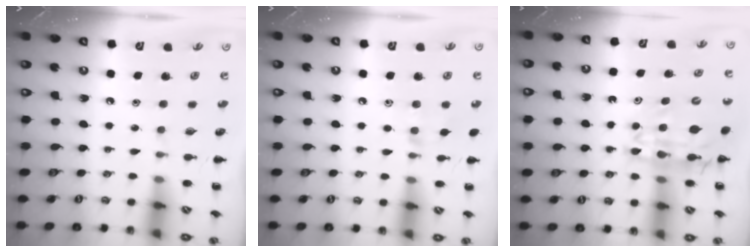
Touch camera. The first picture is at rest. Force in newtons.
{"total": 7.1, "press": 6.8, "slide": 2.1}
{"total": 15.2, "press": 14.7, "slide": 3.9}